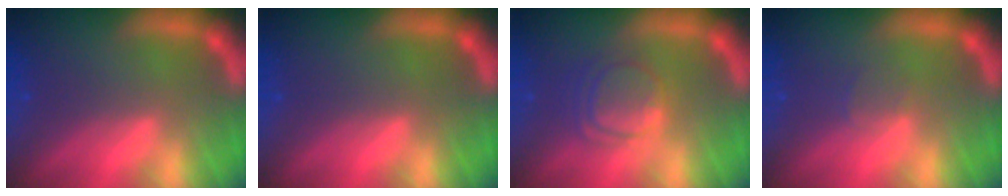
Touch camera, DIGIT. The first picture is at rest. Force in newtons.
{"total": 0.0}
{"total": 4.5}
{"total": 1.0}